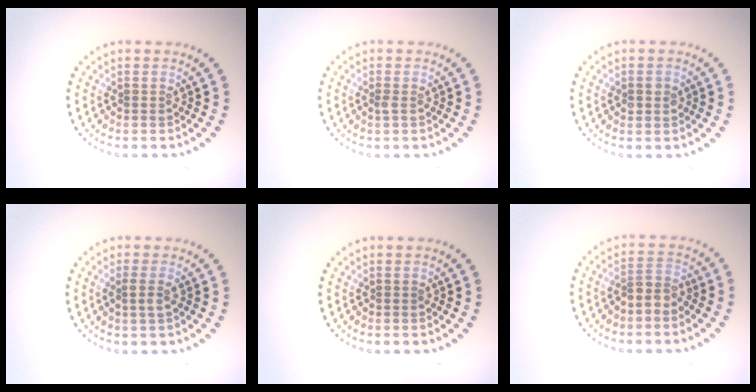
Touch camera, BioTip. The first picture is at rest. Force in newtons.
{"total": 0.6, "press": 0.4, "slide": 0.4}
{"total": 1.0, "press": 1.0, "slide": 0.1}
{"total": 1.3, "press": 1.1, "slide": 0.7}
{"total": 0.0}
{"total": 2.2, "press": 1.9, "slide": 1.1}